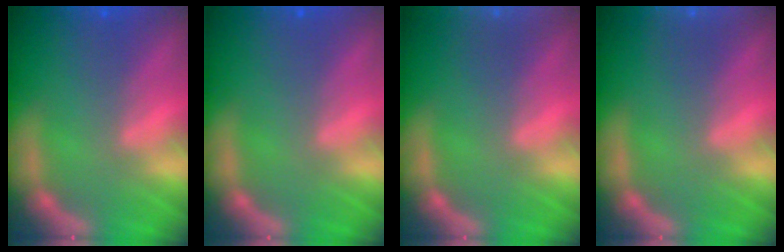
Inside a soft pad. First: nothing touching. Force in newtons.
{"total": 0.0}
{"total": 6.5}
{"total": 3.0}